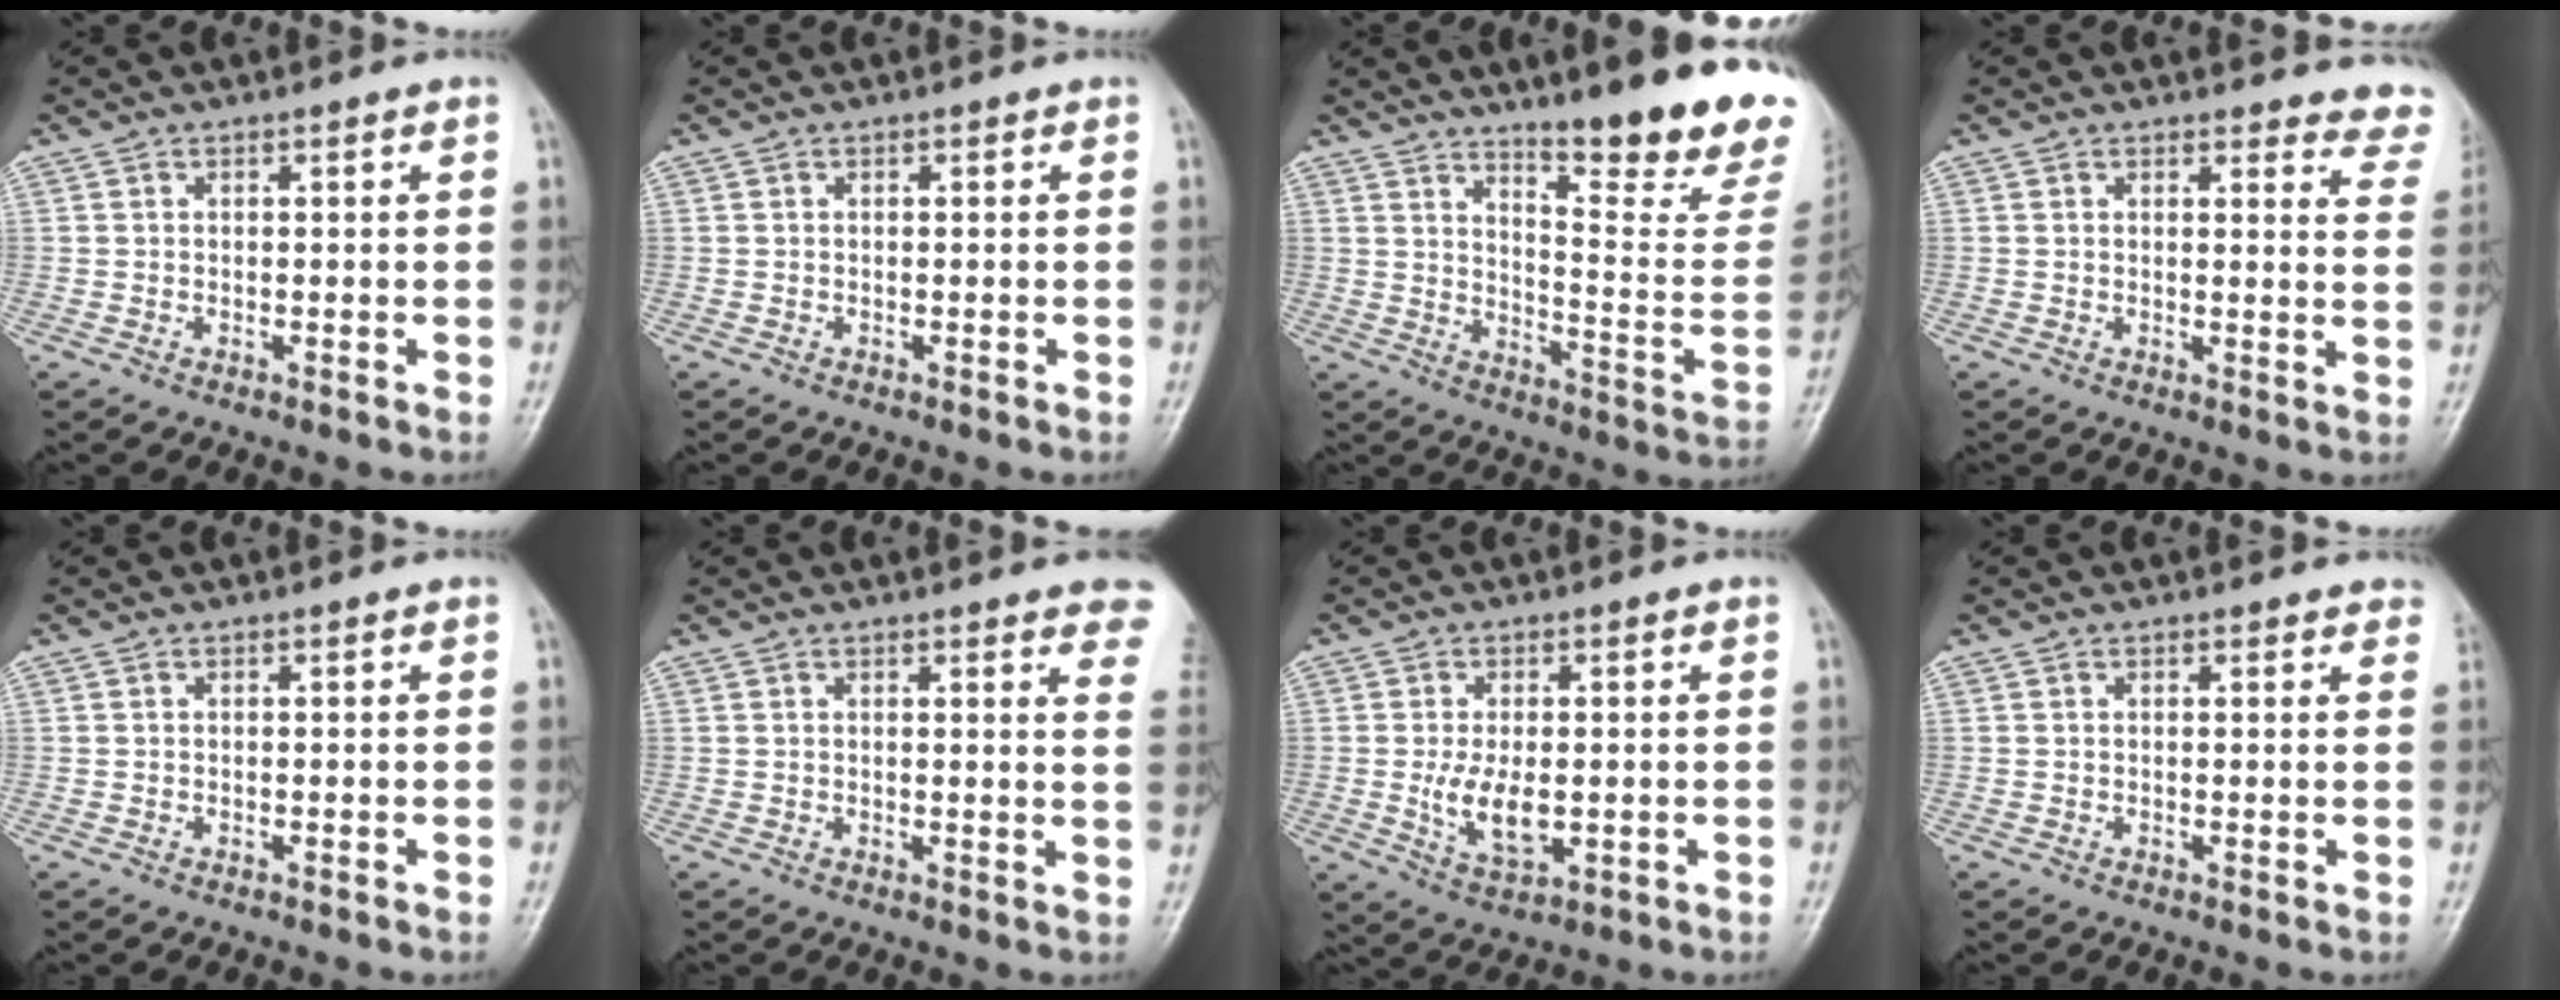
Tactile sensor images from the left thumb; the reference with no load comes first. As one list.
[{"total": 0.0}, {"total": 20.3, "force": [14.8, 3.6, 13.3], "torque": [-0.146, -0.116, 0.205]}, {"total": 8.8, "force": [8.4, 2.6, 0.8], "torque": [0.046, -0.050, 0.055]}, {"total": 0.0}, {"total": 10.4, "force": [7.7, 2.0, 6.7], "torque": [-0.051, -0.025, 0.067]}, {"total": 7.2, "force": [-0.7, 3.8, 6.0], "torque": [-0.107, -0.008, -0.006]}, {"total": 2.3, "force": [1.9, 1.0, 0.8], "torque": [0.011, 0.000, 0.008]}]